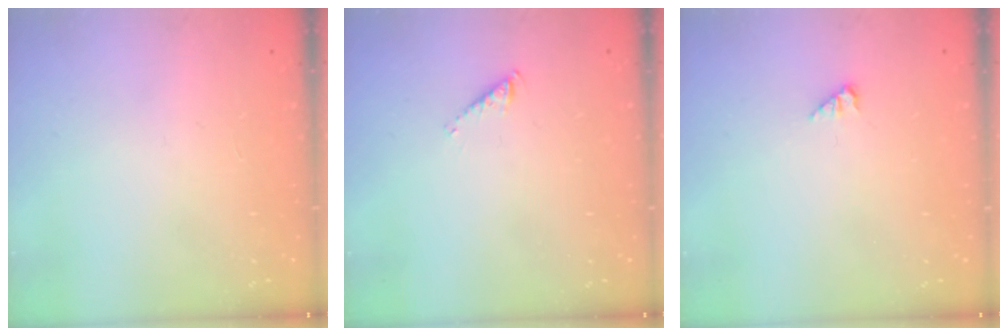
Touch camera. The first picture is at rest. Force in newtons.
{"total": 2.8, "press": 2.8, "slide": 0.5}
{"total": 1.0, "press": 0.9, "slide": 0.2}